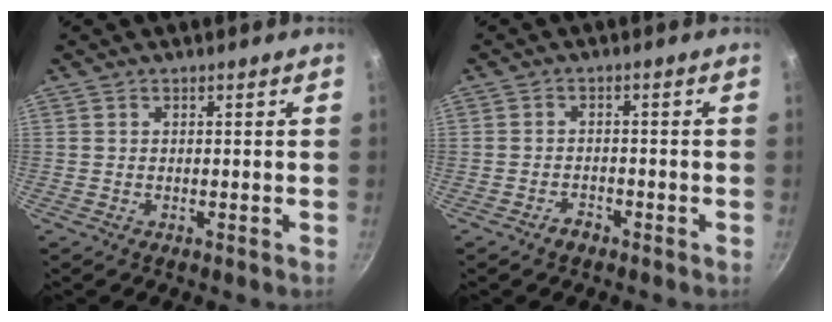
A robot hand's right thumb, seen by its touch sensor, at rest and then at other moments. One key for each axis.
{"total": 2.3, "fx": -1.8, "fy": 1.2, "fz": 0.8, "tx": -0.004, "ty": 0.023, "tz": -0.026}